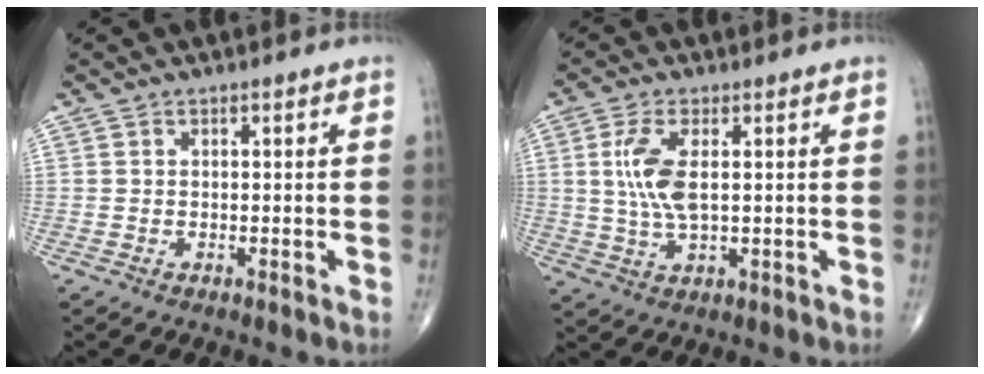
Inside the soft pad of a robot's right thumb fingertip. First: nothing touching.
{"total": 7.5, "force": [1.2, 2.8, 6.8], "torque": [-0.157, -0.005, 0.026]}